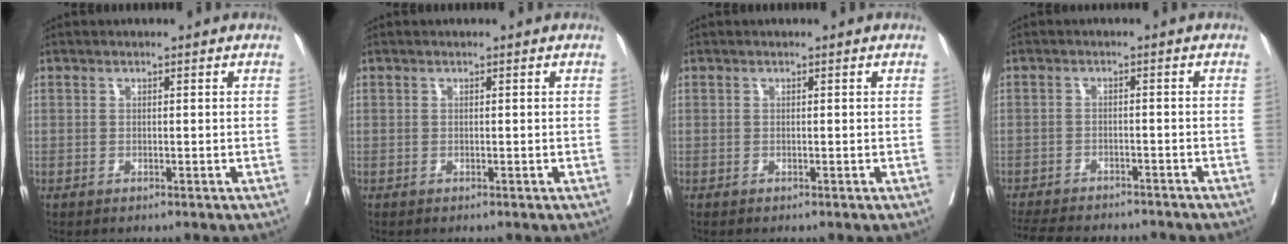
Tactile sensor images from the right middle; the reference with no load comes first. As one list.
[{"total": 0.0}, {"total": 0.0}, {"total": 15.0, "force": [-13.3, 4.2, 5.5], "torque": [-0.125, -0.012, -0.176]}]